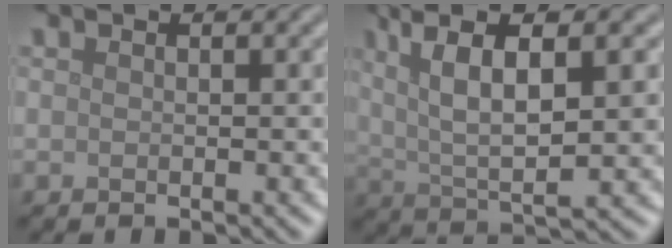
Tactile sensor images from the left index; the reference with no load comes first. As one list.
[{"total": 9.1, "force": [3.0, 2.9, 8.0], "torque": [-0.149, 0.005, 0.054]}]